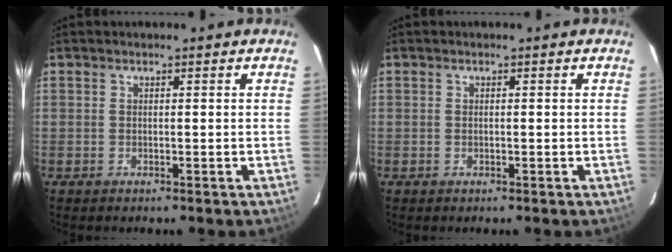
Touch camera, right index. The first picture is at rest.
{"total": 0.0}